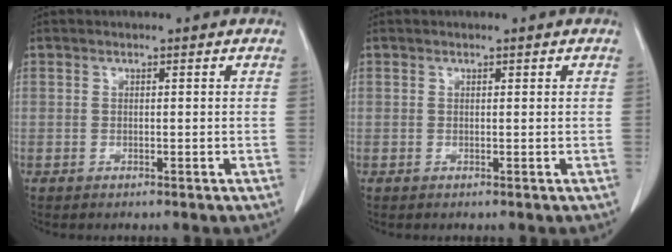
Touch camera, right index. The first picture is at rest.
{"total": 0.0}